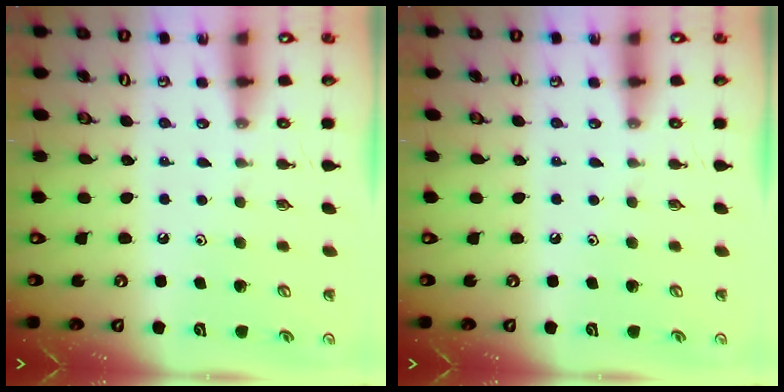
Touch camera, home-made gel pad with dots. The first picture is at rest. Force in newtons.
{"total": 0.0}